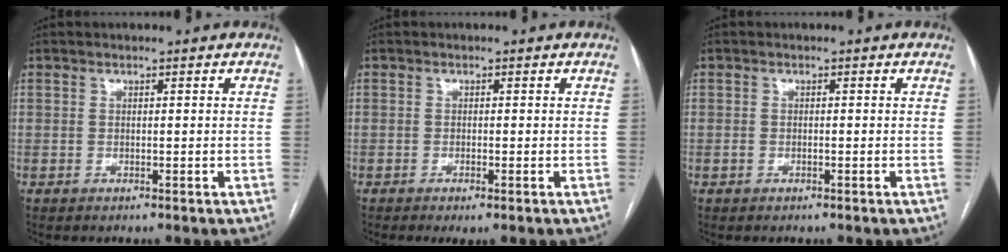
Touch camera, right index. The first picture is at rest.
{"total": 1.7, "force": [-1.0, 0.2, 1.4], "torque": [-0.020, -0.003, -0.012]}
{"total": 0.5, "force": [-0.2, 0.3, 0.4], "torque": [-0.010, 0.001, -0.003]}